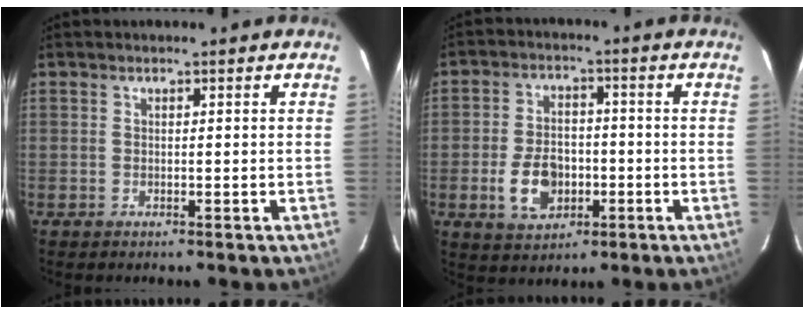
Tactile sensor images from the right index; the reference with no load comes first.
{"total": 9.0, "force": [-2.9, 6.0, 6.0], "torque": [-0.126, 0.008, -0.038]}